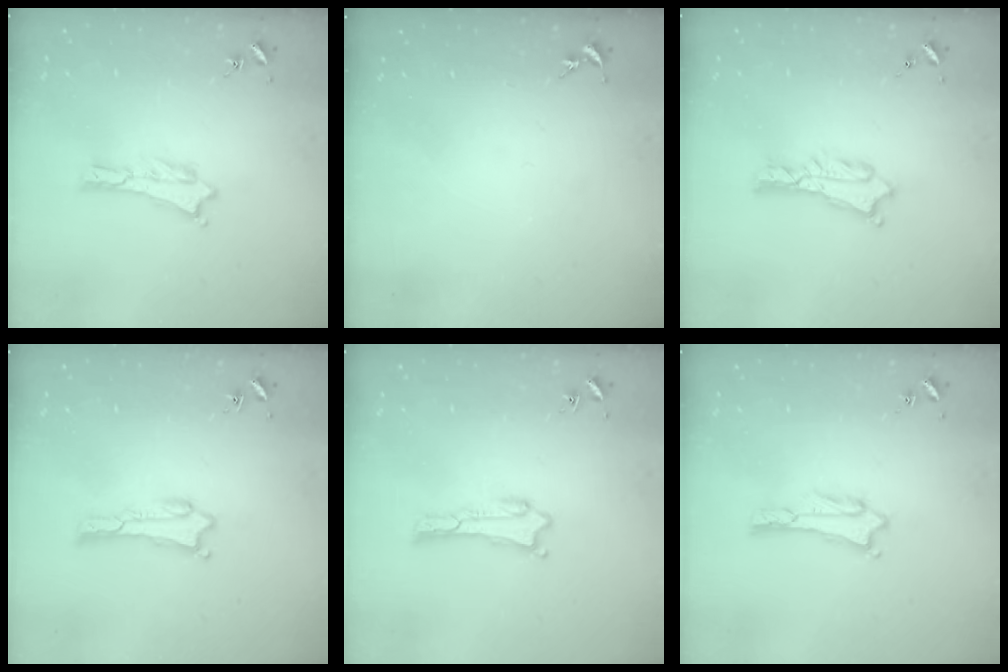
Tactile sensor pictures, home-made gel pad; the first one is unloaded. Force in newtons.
{"total": 0.0}
{"total": 1.1, "press": 1.1, "slide": 0.2}
{"total": 0.0}
{"total": 0.0}
{"total": 1.6, "press": 1.6, "slide": 0.2}